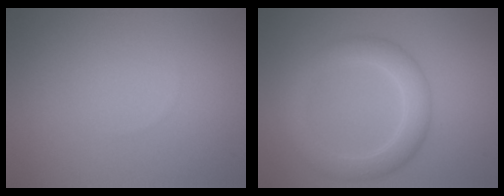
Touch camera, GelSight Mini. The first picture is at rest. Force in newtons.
{"total": 4.1, "press": 4.0, "slide": 0.3}